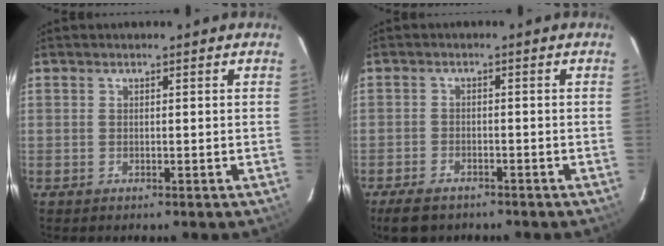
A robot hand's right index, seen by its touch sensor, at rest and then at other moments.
{"total": 5.9, "force": [-4.6, 2.8, 2.4], "torque": [-0.070, -0.005, -0.077]}